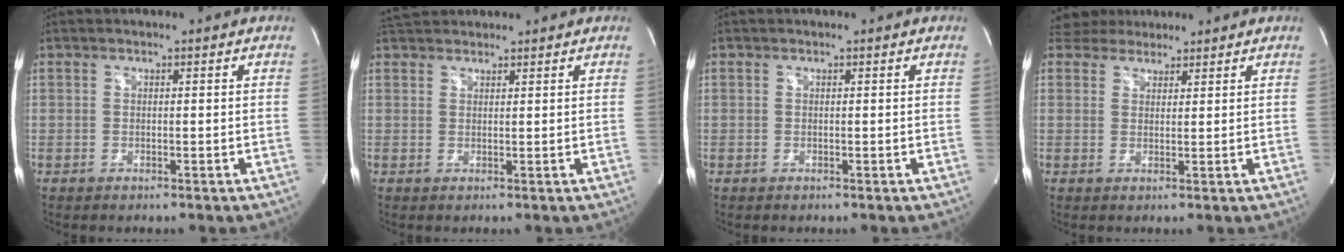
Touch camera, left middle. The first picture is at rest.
{"total": 4.1, "force": [3.8, 1.2, 0.9], "torque": [-0.018, 0.035, 0.067]}
{"total": 0.0}
{"total": 4.1, "force": [3.6, 1.9, 0.3], "torque": [-0.004, 0.024, 0.062]}